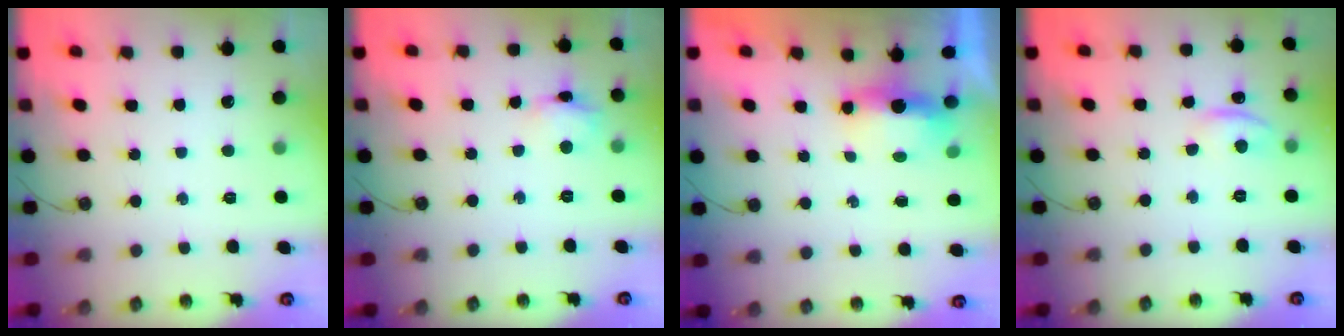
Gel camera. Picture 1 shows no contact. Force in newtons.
{"total": 5.9, "press": 5.9, "slide": 0.4}
{"total": 14.4, "press": 7.0, "slide": 12.6}
{"total": 4.4, "press": 4.4, "slide": 0.4}